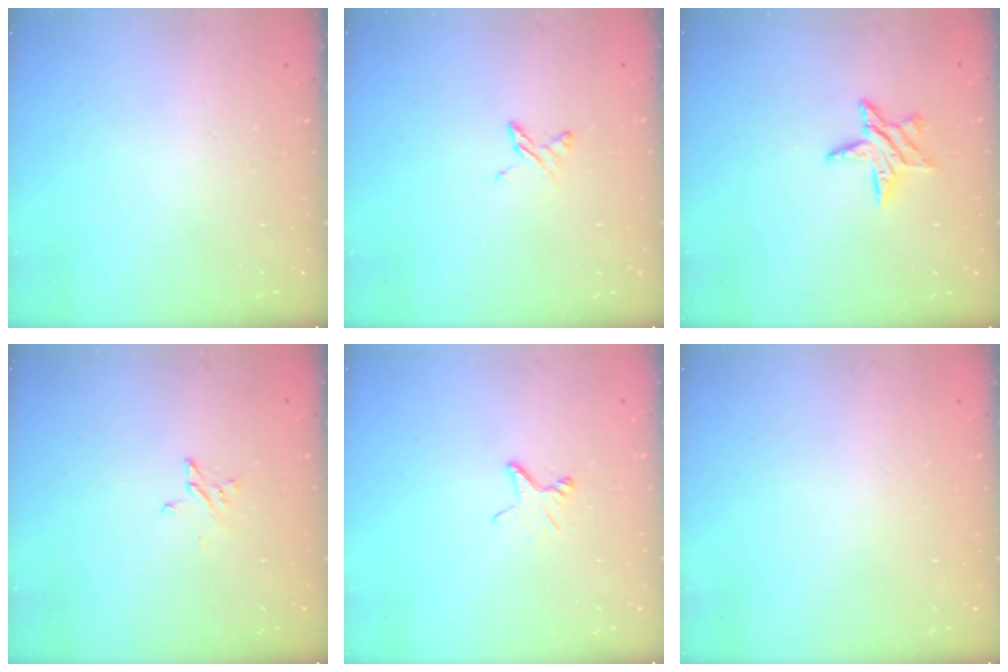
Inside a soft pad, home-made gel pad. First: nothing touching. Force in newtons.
{"total": 3.5, "press": 3.5, "slide": 0.5}
{"total": 7.9, "press": 7.9, "slide": 0.5}
{"total": 2.2, "press": 2.2, "slide": 0.2}
{"total": 3.8, "press": 3.7, "slide": 0.3}
{"total": 0.0}